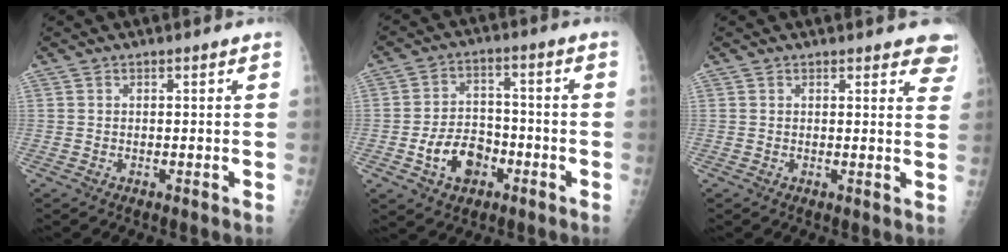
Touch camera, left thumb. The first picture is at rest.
{"total": 9.3, "force": [-3.8, 6.6, 5.4], "torque": [-0.069, 0.028, -0.062]}
{"total": 5.9, "force": [4.9, 2.0, 2.6], "torque": [0.007, -0.019, 0.038]}